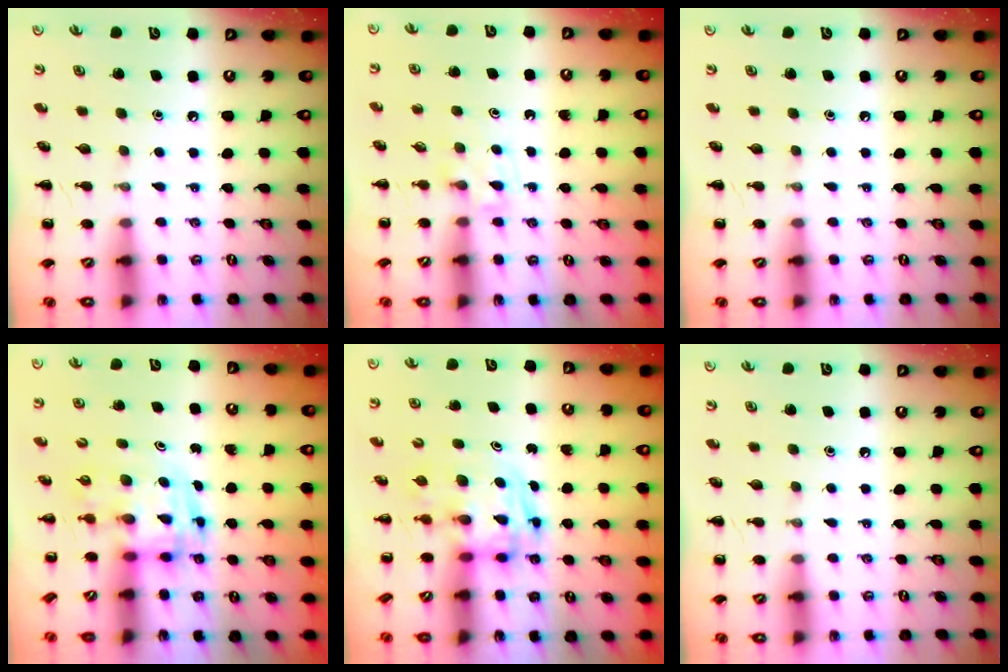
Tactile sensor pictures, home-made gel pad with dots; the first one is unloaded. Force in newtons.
{"total": 4.8, "press": 4.6, "slide": 1.4}
{"total": 0.0}
{"total": 3.6, "press": 3.5, "slide": 0.6}
{"total": 2.9, "press": 2.9, "slide": 0.5}
{"total": 0.0}